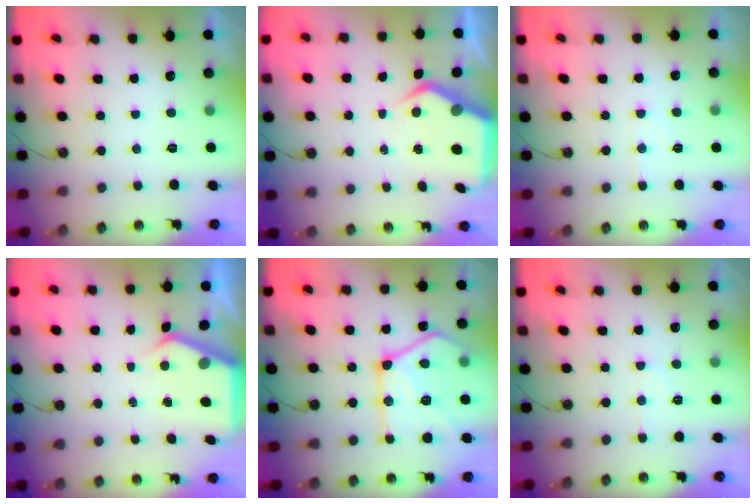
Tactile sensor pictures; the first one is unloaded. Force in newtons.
{"total": 6.7, "press": 6.7, "slide": 0.9}
{"total": 4.3, "press": 4.2, "slide": 0.6}
{"total": 4.9, "press": 4.9, "slide": 0.5}
{"total": 23.1, "press": 23.1, "slide": 2.0}
{"total": 6.2, "press": 6.1, "slide": 1.0}